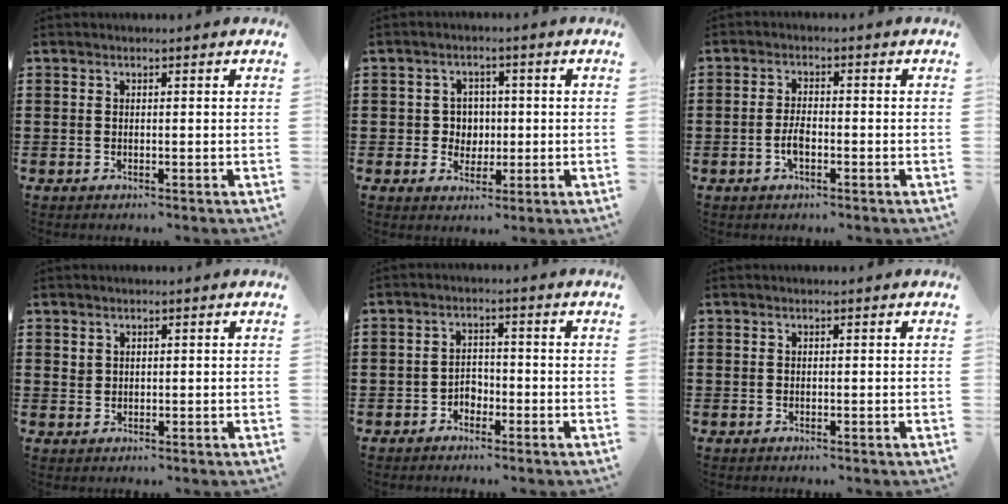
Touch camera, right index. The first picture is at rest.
{"total": 3.6, "force": [-0.1, 3.4, 0.9], "torque": [-0.033, 0.011, -0.006]}
{"total": 3.2, "force": [-1.2, 1.3, 2.7], "torque": [-0.064, 0.000, -0.026]}
{"total": 1.3, "force": [0.8, 0.9, 0.2], "torque": [-0.006, 0.003, 0.017]}
{"total": 2.1, "force": [-1.5, 1.4, 0.5], "torque": [-0.017, 0.003, -0.034]}
{"total": 0.0}